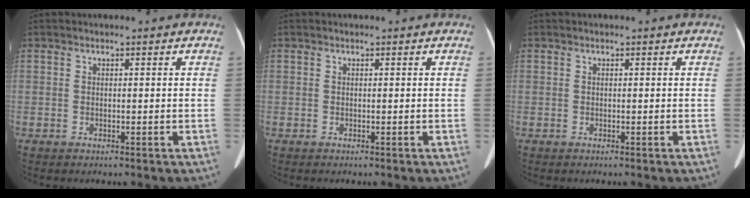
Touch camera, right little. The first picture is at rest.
{"total": 0.0}
{"total": 0.0}